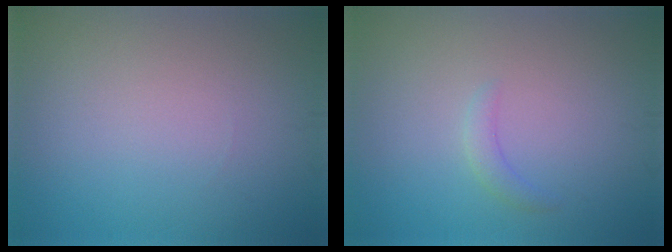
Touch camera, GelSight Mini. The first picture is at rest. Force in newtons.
{"total": 1.2, "press": 1.2, "slide": 0.1}